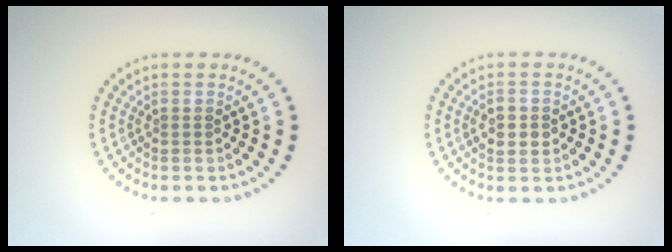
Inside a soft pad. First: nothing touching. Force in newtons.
{"total": 2.5, "press": 2.5, "slide": 0.0}